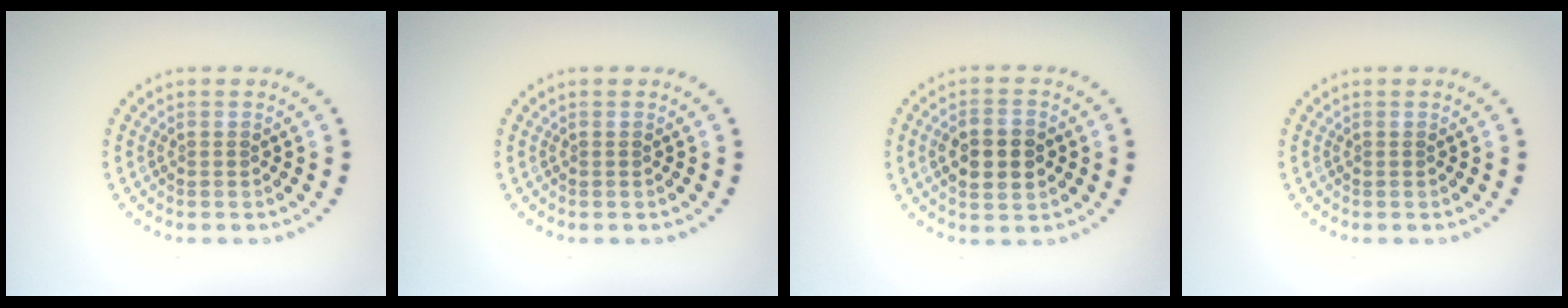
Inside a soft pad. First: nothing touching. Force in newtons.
{"total": 0.0}
{"total": 4.0, "press": 4.0, "slide": 0.1}
{"total": 0.0}